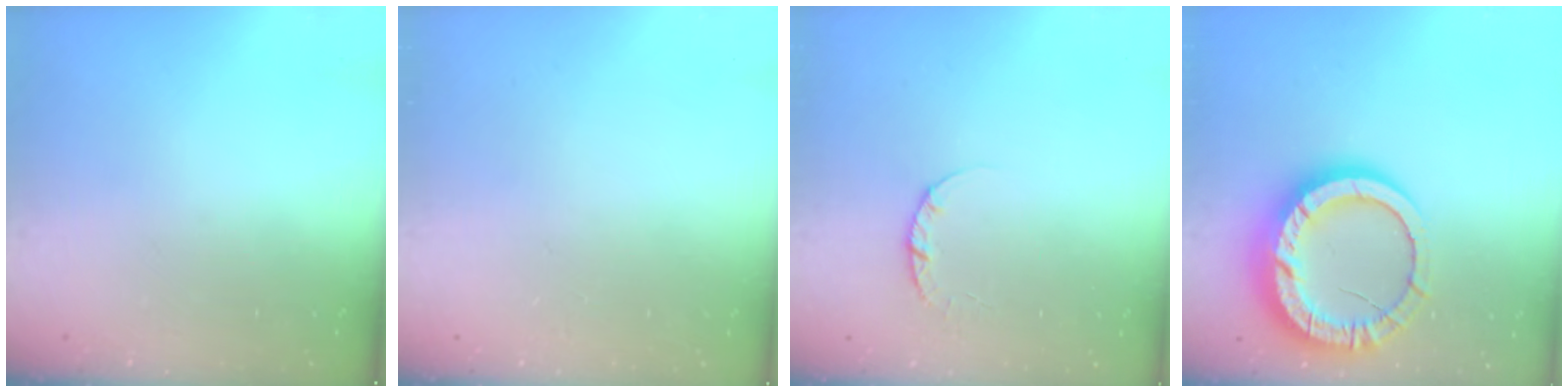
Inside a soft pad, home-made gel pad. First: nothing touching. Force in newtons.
{"total": 2.5, "press": 2.5, "slide": 0.2}
{"total": 2.4, "press": 2.4, "slide": 0.3}
{"total": 16.2, "press": 16.2, "slide": 1.5}